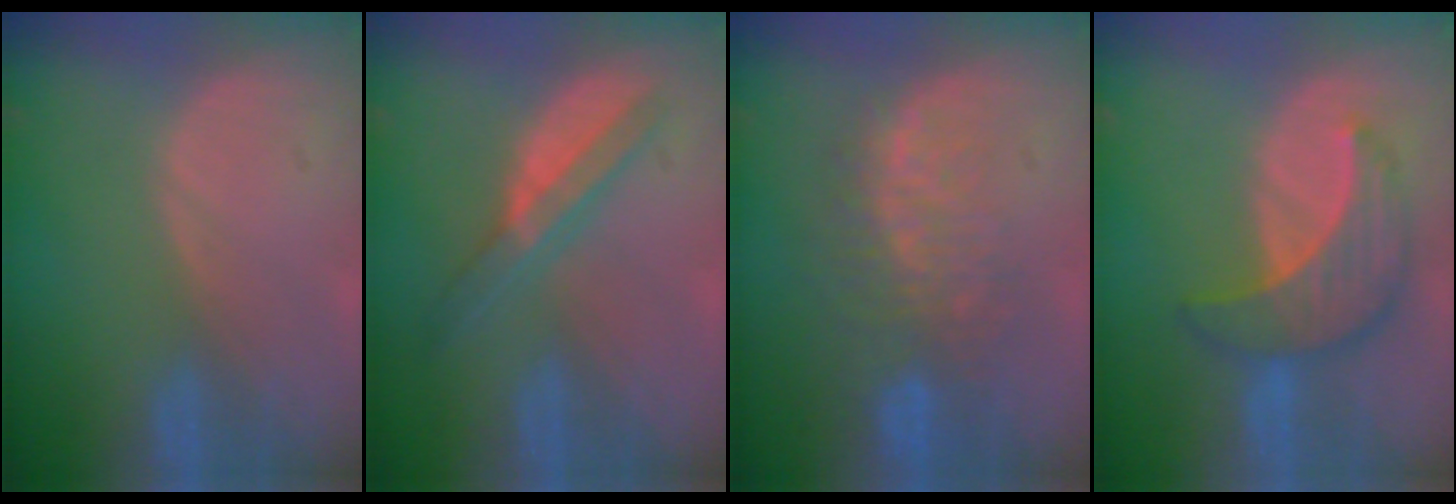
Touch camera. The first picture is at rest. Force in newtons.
{"total": 6.4, "press": 5.6, "slide": 3.2}
{"total": 10.1, "press": 8.6, "slide": 5.3}
{"total": 7.7, "press": 7.7, "slide": 0.4}